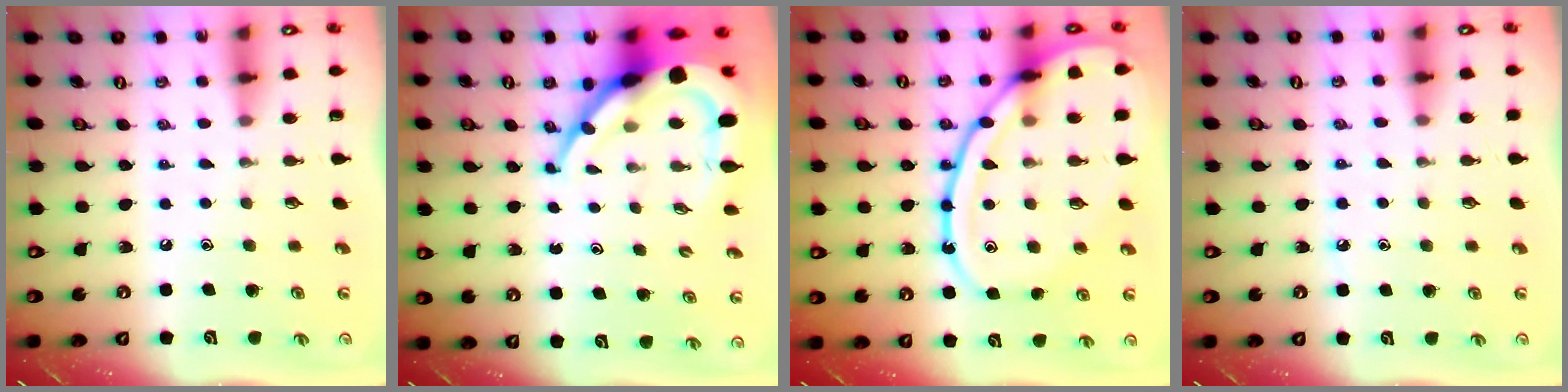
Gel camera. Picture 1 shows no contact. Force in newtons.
{"total": 14.6, "press": 14.5, "slide": 1.6}
{"total": 20.7, "press": 20.6, "slide": 2.0}
{"total": 4.1, "press": 4.1, "slide": 0.5}